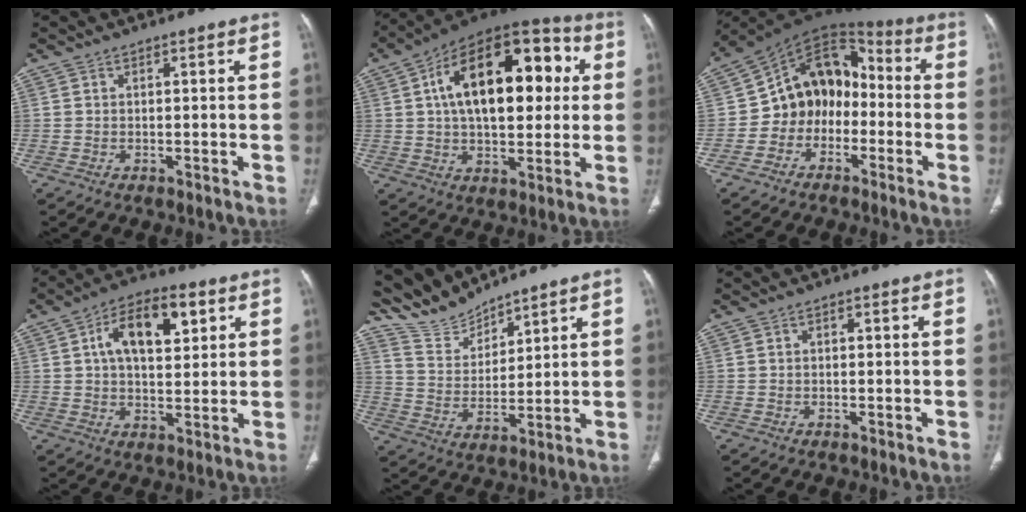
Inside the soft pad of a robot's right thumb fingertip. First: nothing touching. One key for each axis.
{"total": 24.9, "fx": 4.8, "fy": 13.4, "fz": 20.4, "tx": -0.291, "ty": 0.030, "tz": 0.066}
{"total": 13.8, "fx": -3.1, "fy": 10.9, "fz": 8.0, "tx": -0.084, "ty": 0.072, "tz": -0.067}
{"total": 13.3, "fx": 4.3, "fy": 6.9, "fz": 10.4, "tx": -0.149, "ty": 0.007, "tz": 0.067}
{"total": 8.2, "fx": 8.0, "fy": 1.3, "fz": 0.5, "tx": -0.005, "ty": -0.044, "tz": 0.179}
{"total": 0.7, "fx": 0.0, "fy": 0.4, "fz": 0.5, "tx": -0.005, "ty": 0.001, "tz": -0.002}